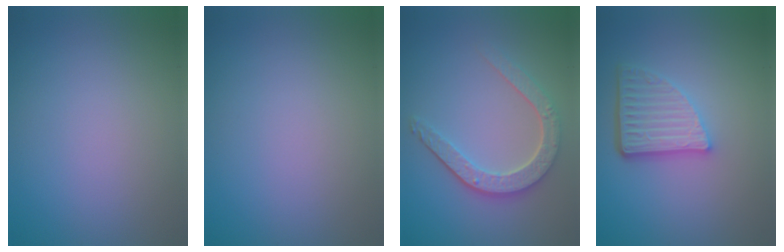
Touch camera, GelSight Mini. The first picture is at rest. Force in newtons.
{"total": 0.0}
{"total": 4.3, "press": 3.6, "slide": 2.4}
{"total": 4.9, "press": 3.4, "slide": 3.5}